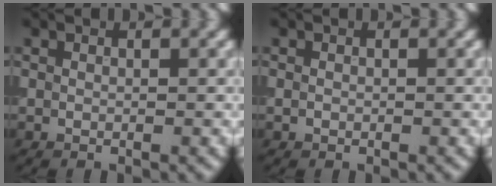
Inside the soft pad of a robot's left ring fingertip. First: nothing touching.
{"total": 0.0}